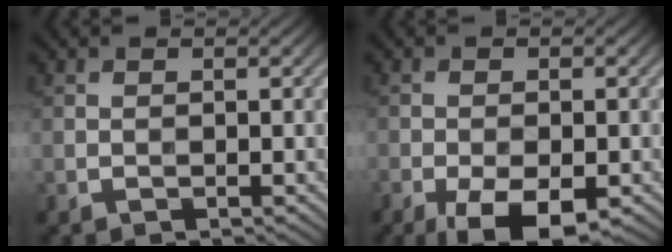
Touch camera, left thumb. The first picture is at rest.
{"total": 7.9, "force": [-4.5, 3.0, 5.8], "torque": [-0.104, -0.017, -0.069]}